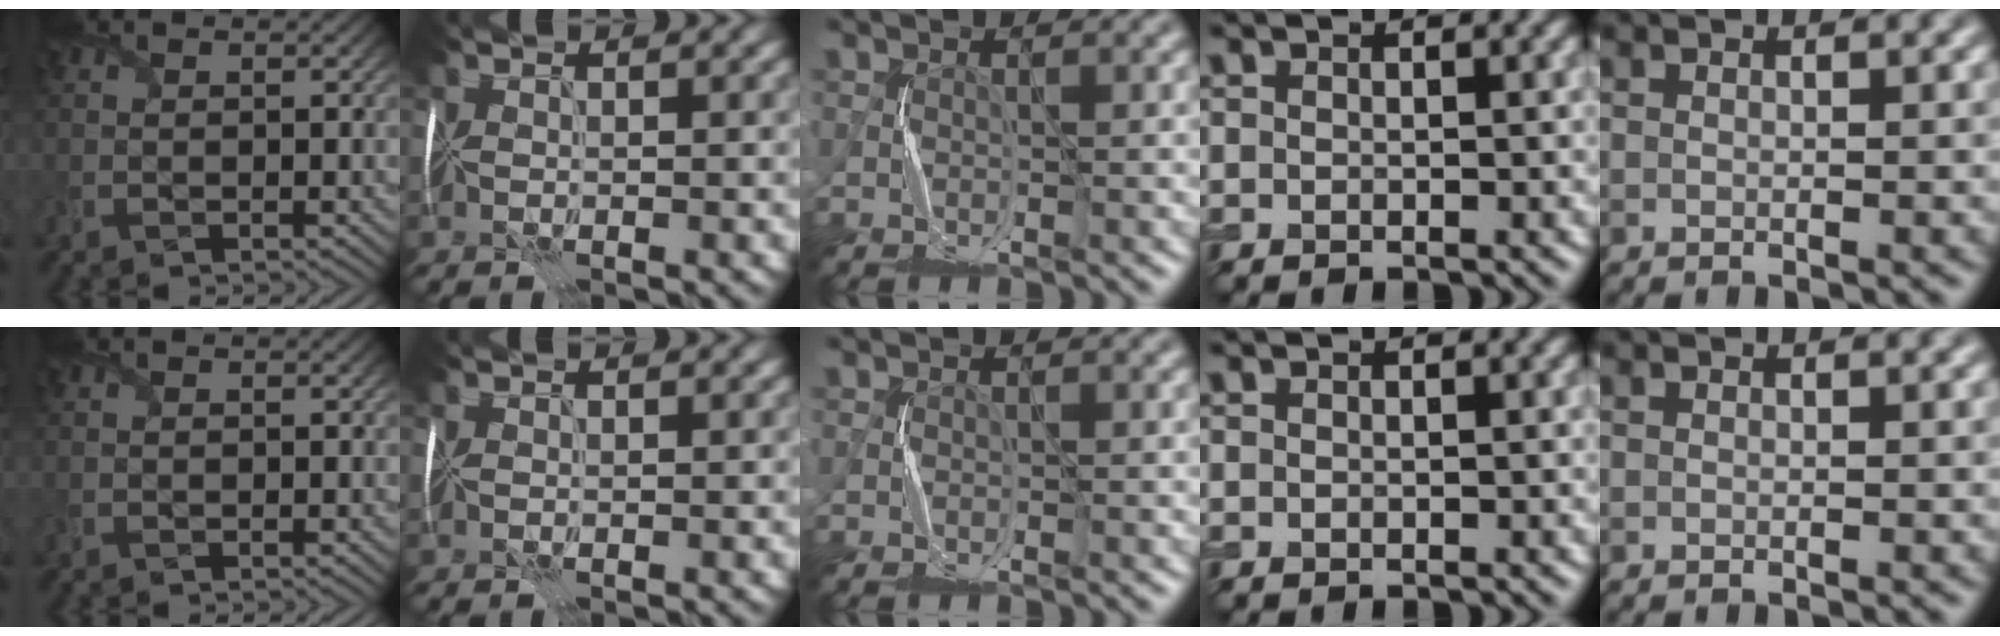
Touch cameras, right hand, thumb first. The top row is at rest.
{}